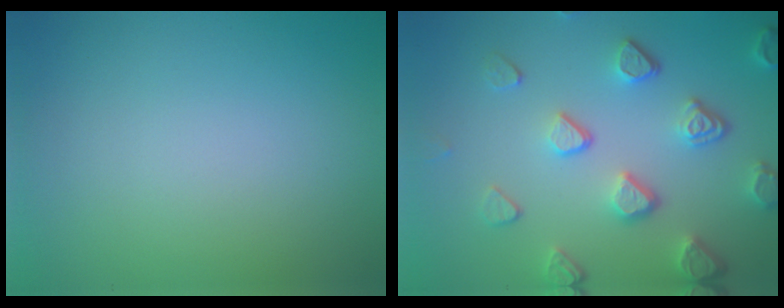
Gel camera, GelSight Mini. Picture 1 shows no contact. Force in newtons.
{"total": 5.0, "press": 3.9, "slide": 3.1}